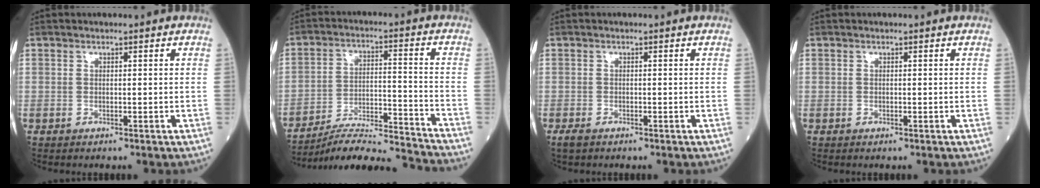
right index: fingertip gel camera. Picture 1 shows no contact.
{"total": 14.3, "force": [-13.9, -1.5, 3.2], "torque": [-0.049, 0.013, -0.227]}
{"total": 1.5, "force": [-1.1, 0.6, 0.8], "torque": [-0.024, -0.004, -0.019]}
{"total": 0.0}